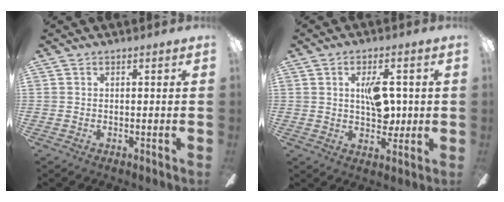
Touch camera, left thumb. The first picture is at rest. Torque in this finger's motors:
{"motor_torque": [0.40, 0.64, 1.06, -0.10, 0.03]}